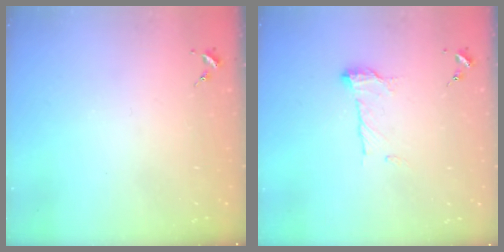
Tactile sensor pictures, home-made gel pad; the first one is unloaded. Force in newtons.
{"total": 9.3, "press": 9.3, "slide": 0.2}